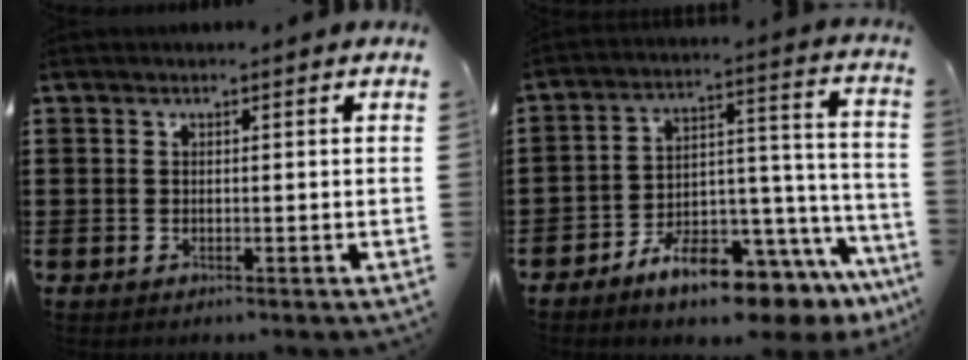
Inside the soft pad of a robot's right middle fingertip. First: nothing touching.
{"total": 10.6, "force": [-8.9, 2.5, 5.1], "torque": [-0.070, 0.034, -0.162]}